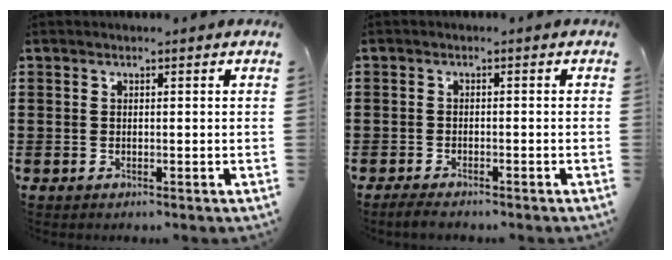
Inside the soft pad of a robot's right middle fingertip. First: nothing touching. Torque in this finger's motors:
{"motor_torque": [0.95, 0.02, -0.02, -0.02]}